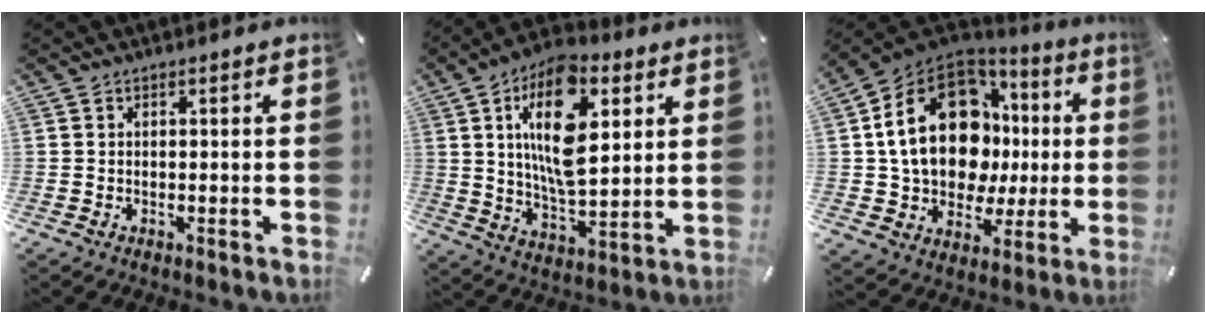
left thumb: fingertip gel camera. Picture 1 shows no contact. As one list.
[{"total": 18.6, "force": [6.6, 9.4, 14.6], "torque": [-0.270, -0.011, 0.107]}, {"total": 21.9, "force": [4.4, 15.9, 14.4], "torque": [-0.277, -0.013, 0.083]}]